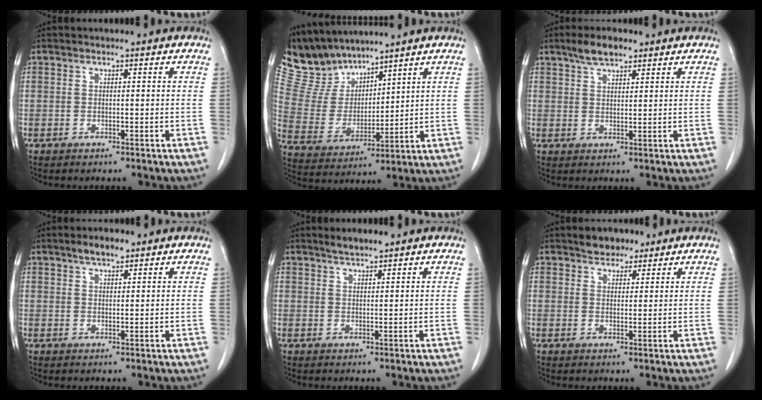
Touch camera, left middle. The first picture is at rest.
{"total": 9.2, "force": [8.8, 2.6, 1.0], "torque": [-0.039, 0.010, 0.196]}
{"total": 4.4, "force": [3.3, 1.5, 2.5], "torque": [-0.052, 0.007, 0.060]}
{"total": 3.0, "force": [2.3, 0.8, 1.7], "torque": [-0.035, 0.004, 0.040]}
{"total": 2.7, "force": [2.3, 0.2, 1.3], "torque": [-0.032, 0.005, 0.043]}
{"total": 3.7, "force": [2.9, 1.9, 1.1], "torque": [-0.020, 0.008, 0.048]}